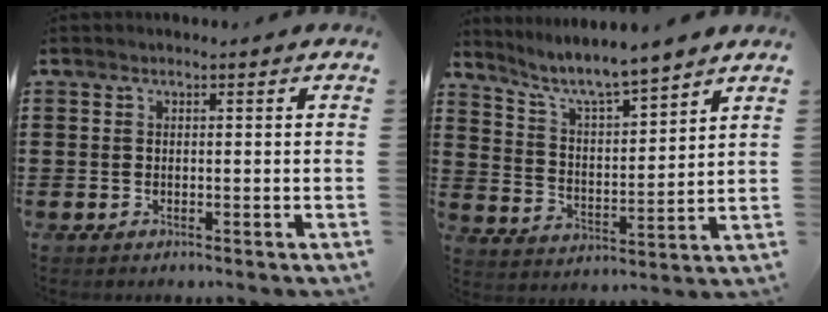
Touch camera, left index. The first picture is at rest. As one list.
[{"total": 6.7, "force": [5.9, 0.4, 3.0], "torque": [-0.082, -0.038, 0.100]}]